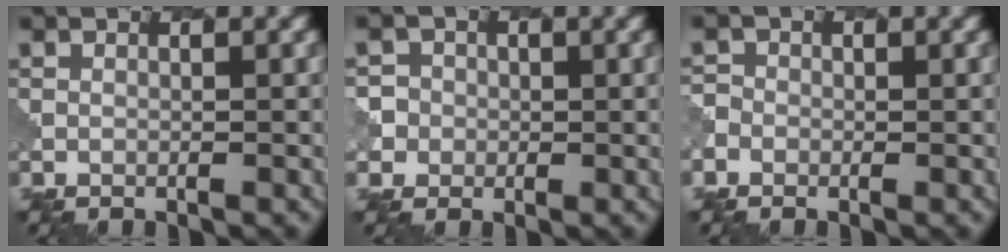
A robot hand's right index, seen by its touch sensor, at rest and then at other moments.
{"total": 3.7, "force": [0.0, 3.7, 0.3], "torque": [0.008, 0.018, -0.025]}
{"total": 1.4, "force": [-0.7, 1.2, -0.1], "torque": [0.005, 0.008, -0.018]}